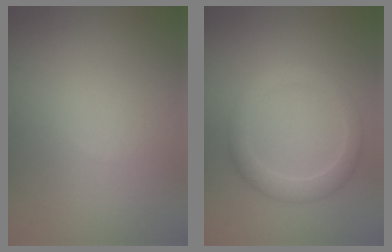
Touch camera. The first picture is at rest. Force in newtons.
{"total": 2.4, "press": 2.4, "slide": 0.1}